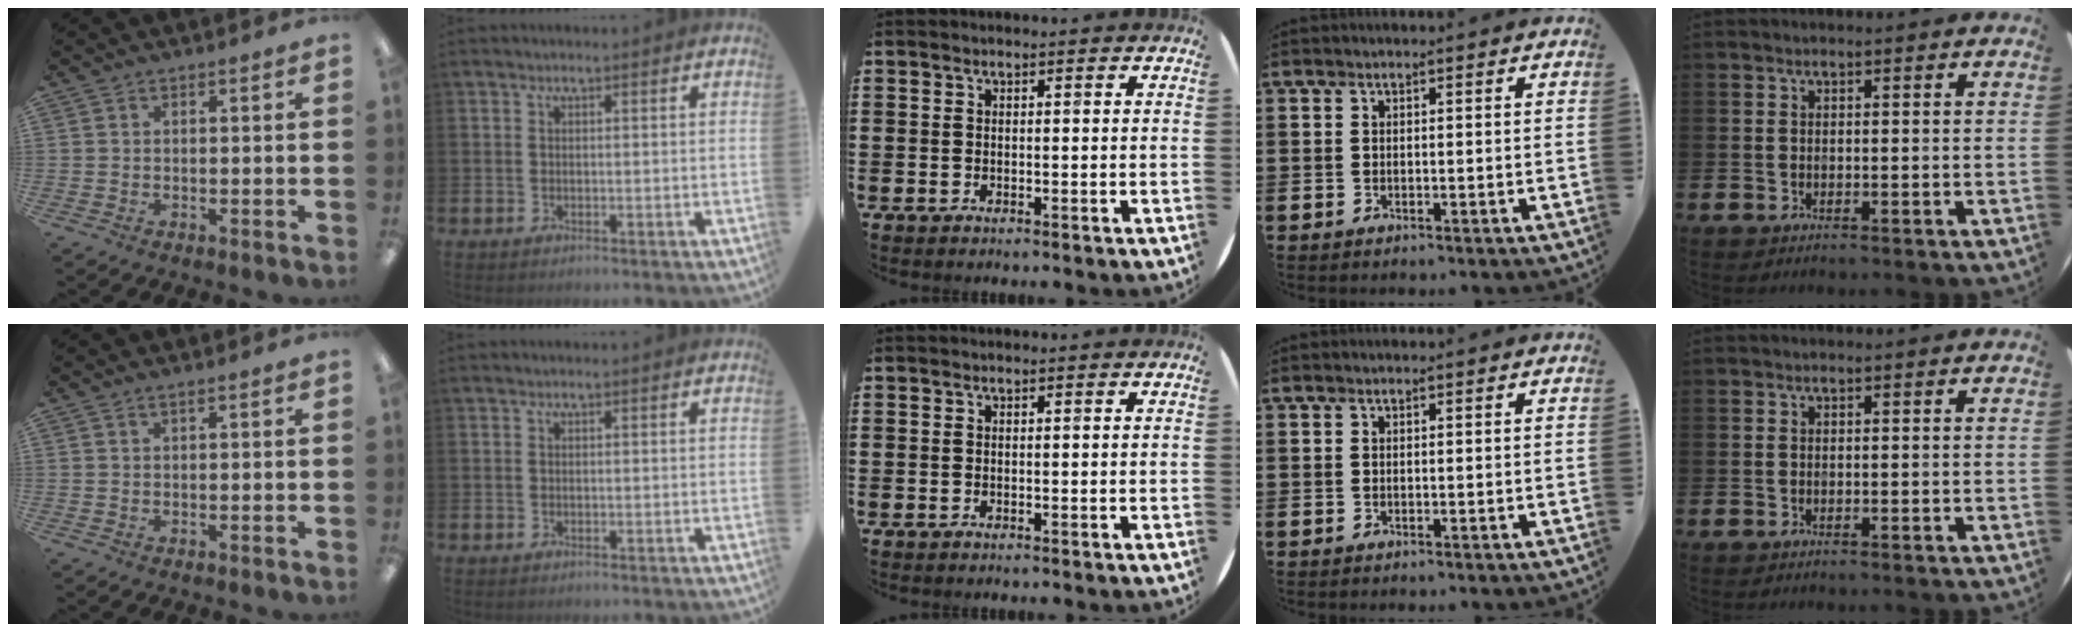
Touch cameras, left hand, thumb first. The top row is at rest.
{"thumb": {"total": 0.7, "force": [0.4, 0.0, 0.6], "torque": [-0.013, 0.001, 0.007]}}